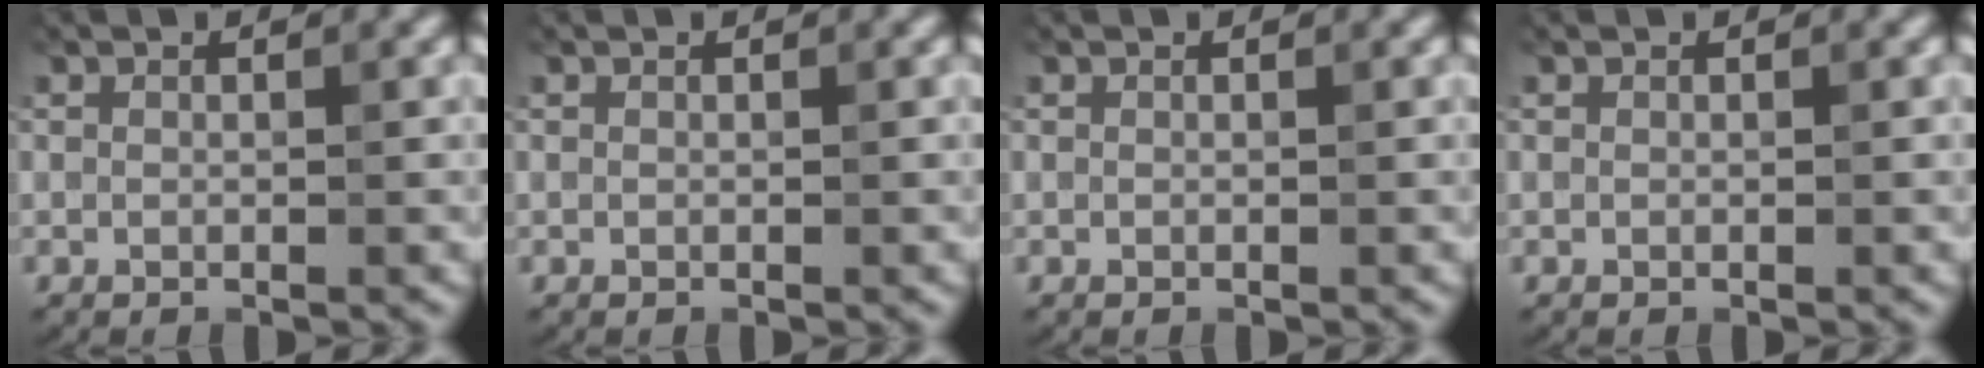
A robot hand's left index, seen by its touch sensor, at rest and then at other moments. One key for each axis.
{"total": 0.0}
{"total": 0.0}
{"total": 0.0}